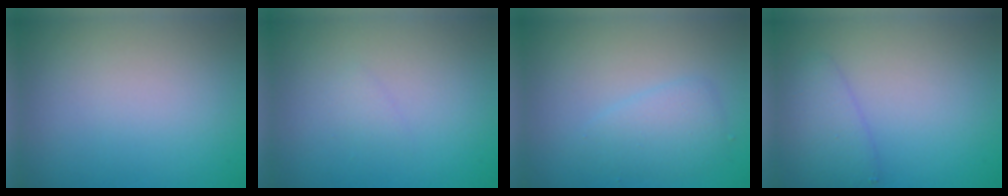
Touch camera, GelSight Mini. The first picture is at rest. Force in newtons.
{"total": 0.7, "press": 0.7, "slide": 0.1}
{"total": 2.6, "press": 2.6, "slide": 0.0}
{"total": 2.3, "press": 2.3, "slide": 0.1}